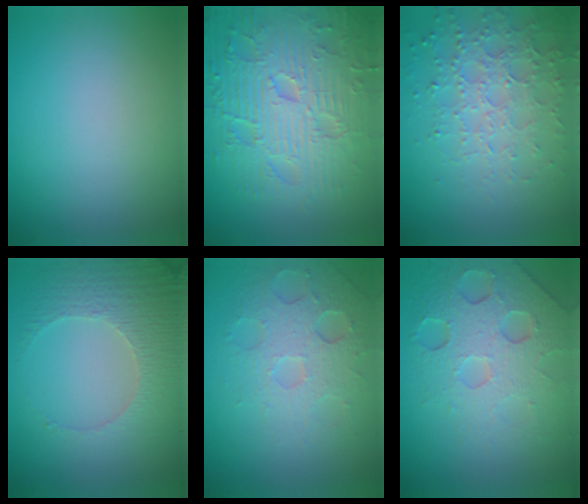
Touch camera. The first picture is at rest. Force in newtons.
{"total": 9.4, "press": 6.9, "slide": 6.4}
{"total": 4.3, "press": 4.2, "slide": 1.1}
{"total": 4.7, "press": 3.6, "slide": 3.0}
{"total": 4.0, "press": 3.6, "slide": 1.7}
{"total": 7.3, "press": 5.1, "slide": 5.2}